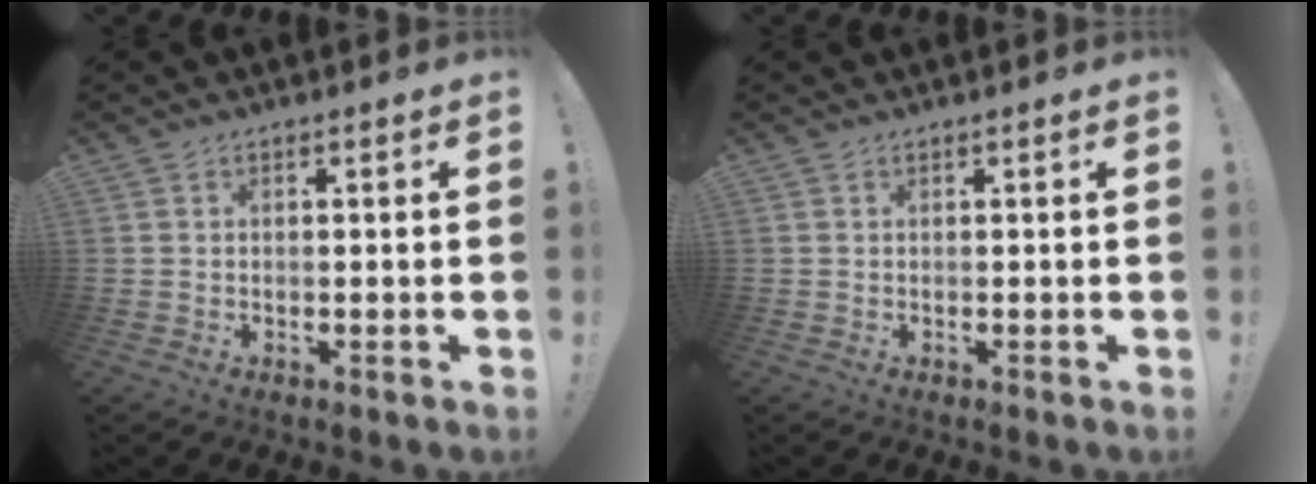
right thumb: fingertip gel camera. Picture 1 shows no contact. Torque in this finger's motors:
{"motor_torque": [0.04, -0.08, 0.02, -0.01, 0.01]}